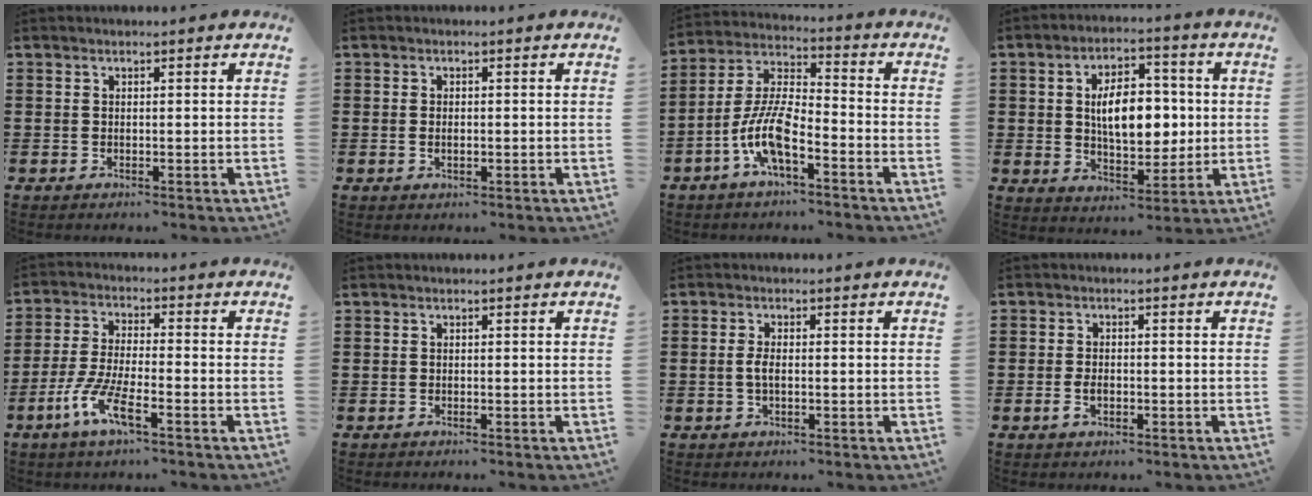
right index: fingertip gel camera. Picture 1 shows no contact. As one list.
[{"total": 1.2, "force": [-0.2, 0.4, 1.1], "torque": [-0.023, -0.001, -0.003]}, {"total": 9.6, "force": [-4.8, 3.1, 7.7], "torque": [-0.189, -0.008, -0.097]}, {"total": 9.0, "force": [0.8, 4.9, 7.6], "torque": [-0.117, 0.002, 0.007]}, {"total": 7.1, "force": [-4.1, 1.0, 5.8], "torque": [-0.141, -0.016, -0.083]}, {"total": 0.0}, {"total": 2.2, "force": [-0.3, 0.7, 2.0], "torque": [-0.054, -0.007, -0.011]}, {"total": 2.4, "force": [-0.7, 1.1, 2.0], "torque": [-0.047, -0.005, -0.013]}]